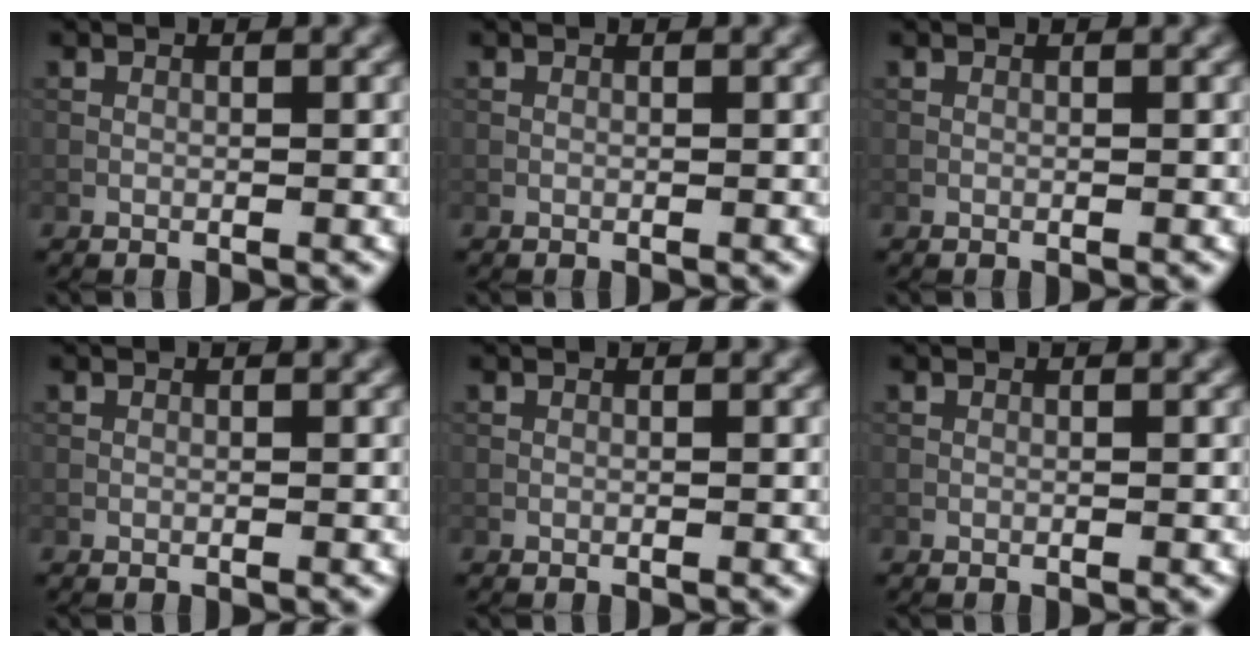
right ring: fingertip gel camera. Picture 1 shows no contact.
{"total": 0.0}
{"total": 0.0}
{"total": 0.0}
{"total": 0.0}
{"total": 0.0}